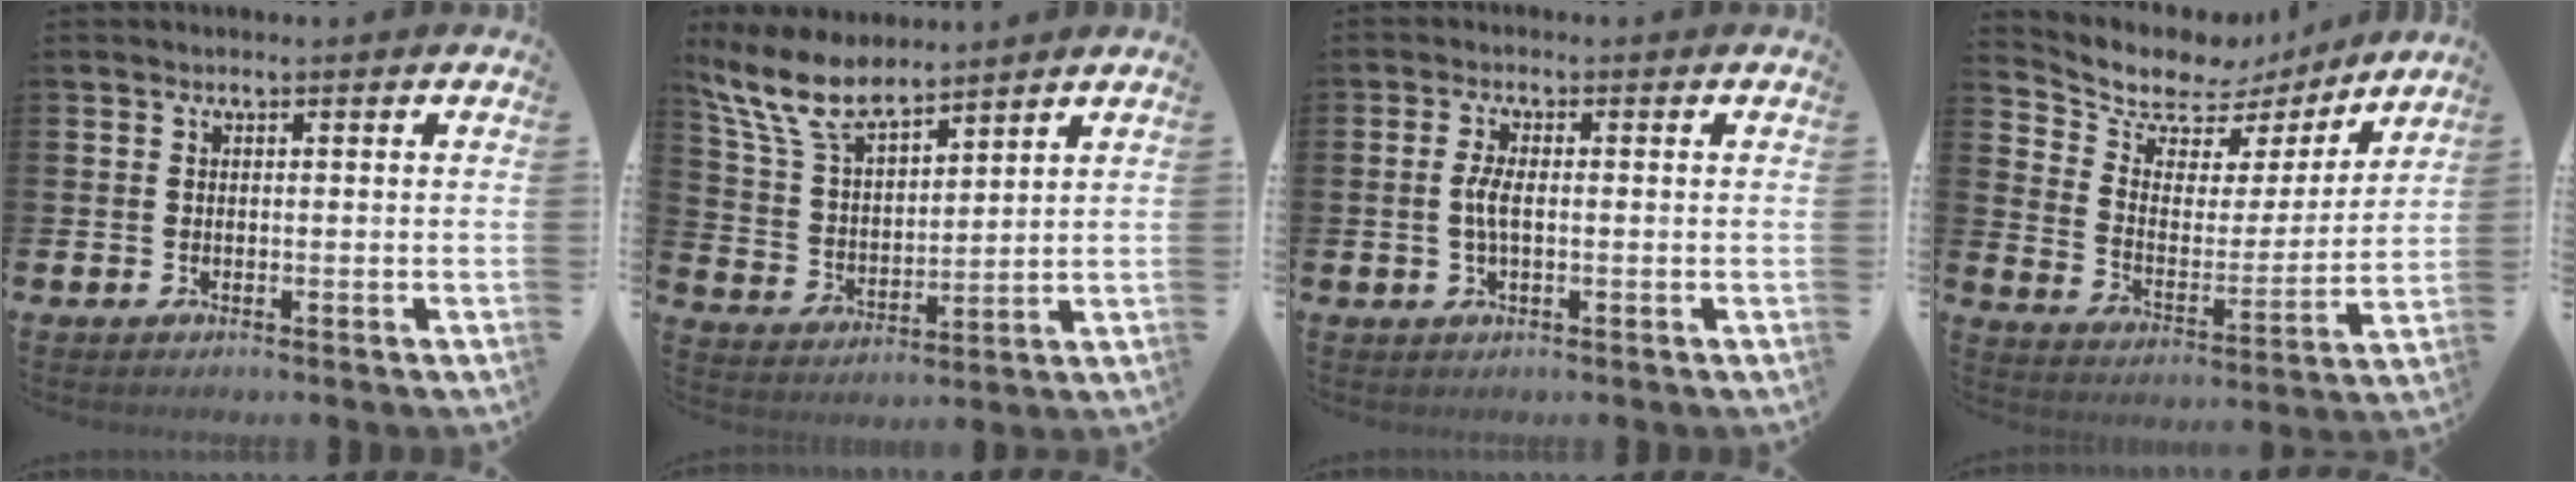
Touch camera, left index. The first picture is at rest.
{"total": 9.0, "force": [7.8, 2.8, 3.5], "torque": [-0.102, -0.030, 0.146]}
{"total": 2.9, "force": [0.0, 1.1, 2.7], "torque": [-0.055, -0.001, -0.005]}
{"total": 9.0, "force": [7.9, 3.8, 2.2], "torque": [-0.085, -0.055, 0.139]}